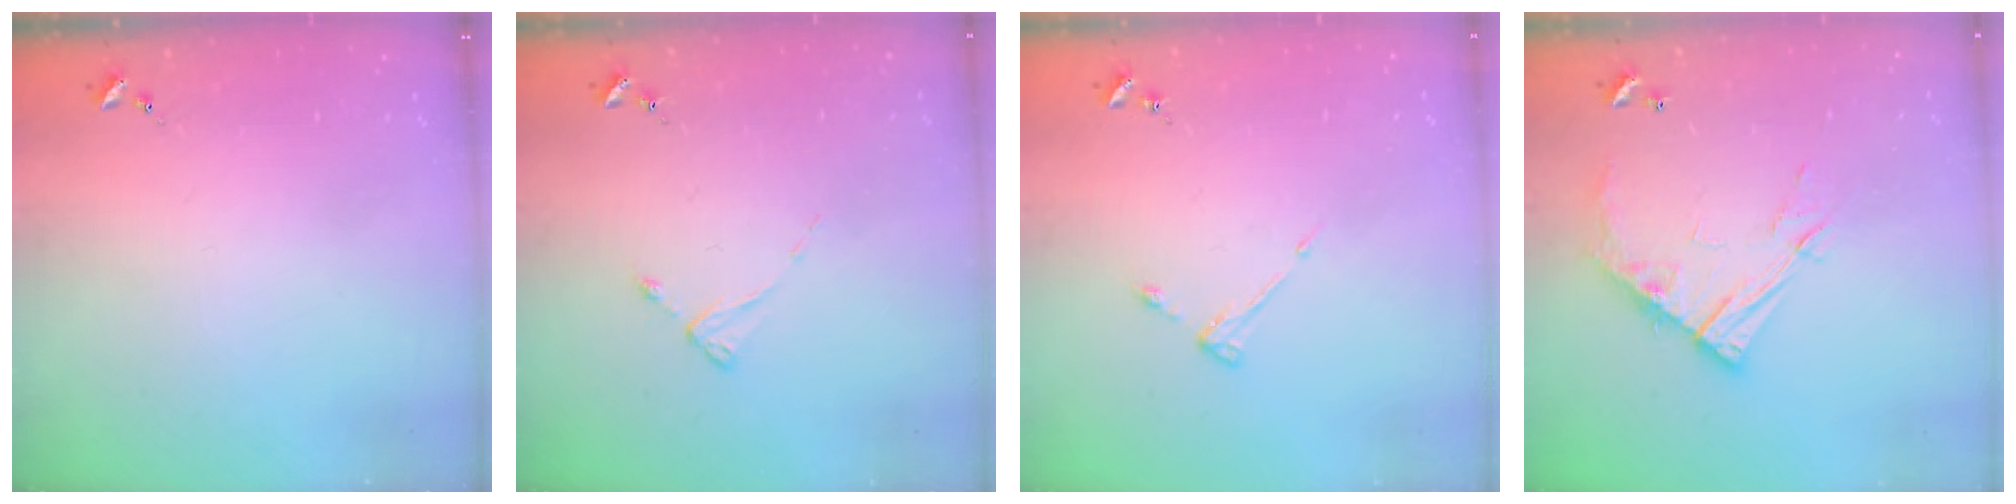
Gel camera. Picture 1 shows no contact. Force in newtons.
{"total": 2.5, "press": 2.5, "slide": 0.3}
{"total": 3.6, "press": 3.6, "slide": 0.5}
{"total": 12.4, "press": 12.3, "slide": 1.2}